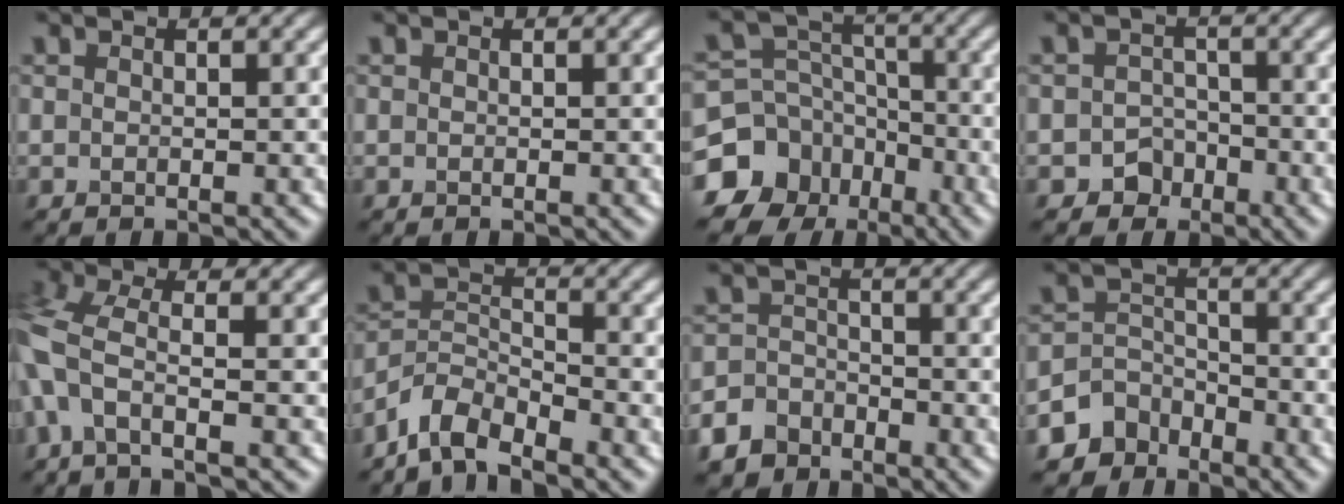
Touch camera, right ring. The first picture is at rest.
{"total": 0.0}
{"total": 12.6, "force": [-7.3, 10.0, 2.5], "torque": [-0.062, -0.034, -0.141]}
{"total": 2.6, "force": [-1.6, 2.0, 0.4], "torque": [0.009, 0.005, -0.027]}
{"total": 4.9, "force": [-1.2, 2.3, 4.2], "torque": [-0.112, 0.004, -0.040]}
{"total": 4.2, "force": [-3.7, 1.4, 1.5], "torque": [-0.023, 0.001, -0.083]}
{"total": 5.8, "force": [-4.3, 3.8, 0.9], "torque": [0.003, -0.012, -0.083]}
{"total": 4.4, "force": [-3.5, 2.7, 0.4], "torque": [0.008, 0.001, -0.065]}